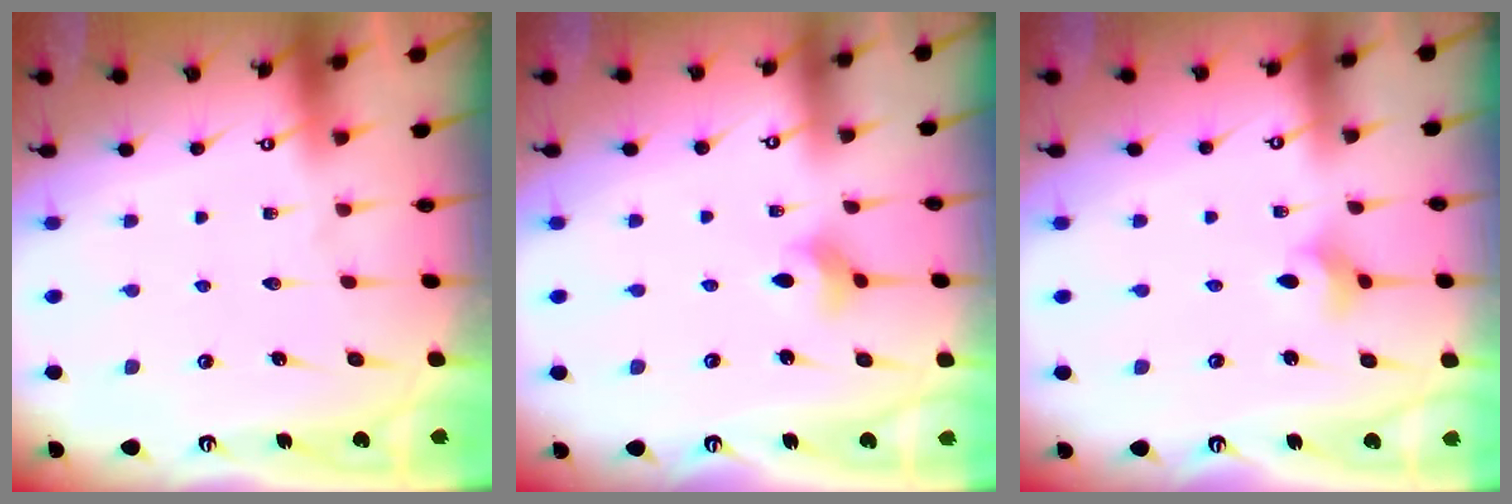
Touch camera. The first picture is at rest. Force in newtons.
{"total": 3.7, "press": 3.6, "slide": 0.8}
{"total": 3.7, "press": 3.6, "slide": 0.7}